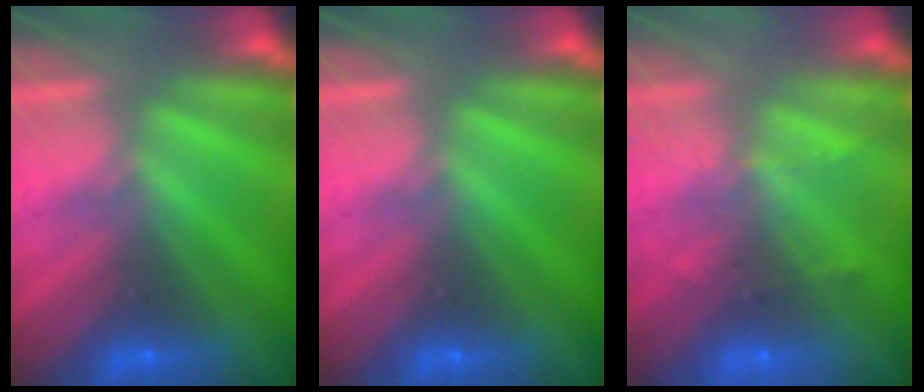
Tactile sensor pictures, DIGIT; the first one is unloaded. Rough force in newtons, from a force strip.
{"total": 0.0}
{"total": 2.3}